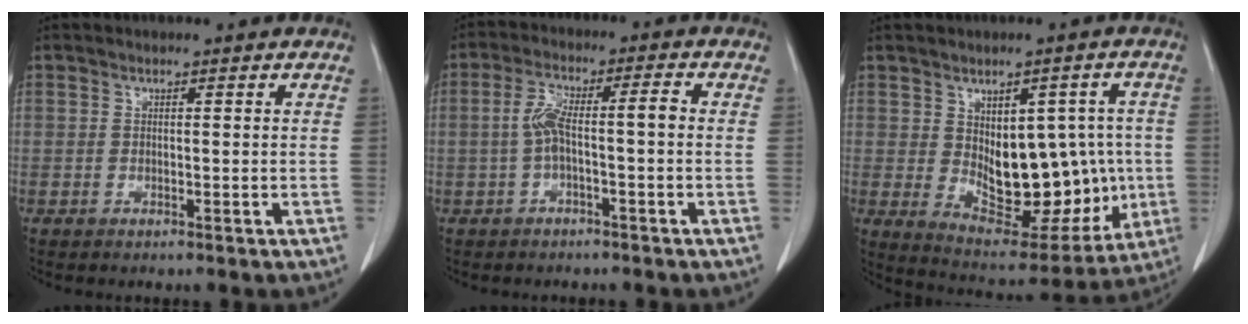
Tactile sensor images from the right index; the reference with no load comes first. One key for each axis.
{"total": 5.8, "fx": -0.8, "fy": 1.1, "fz": 5.7, "tx": -0.117, "ty": 0.030, "tz": -0.013}
{"total": 15.6, "fx": -0.3, "fy": 8.2, "fz": 13.3, "tx": -0.181, "ty": 0.010, "tz": 0.024}